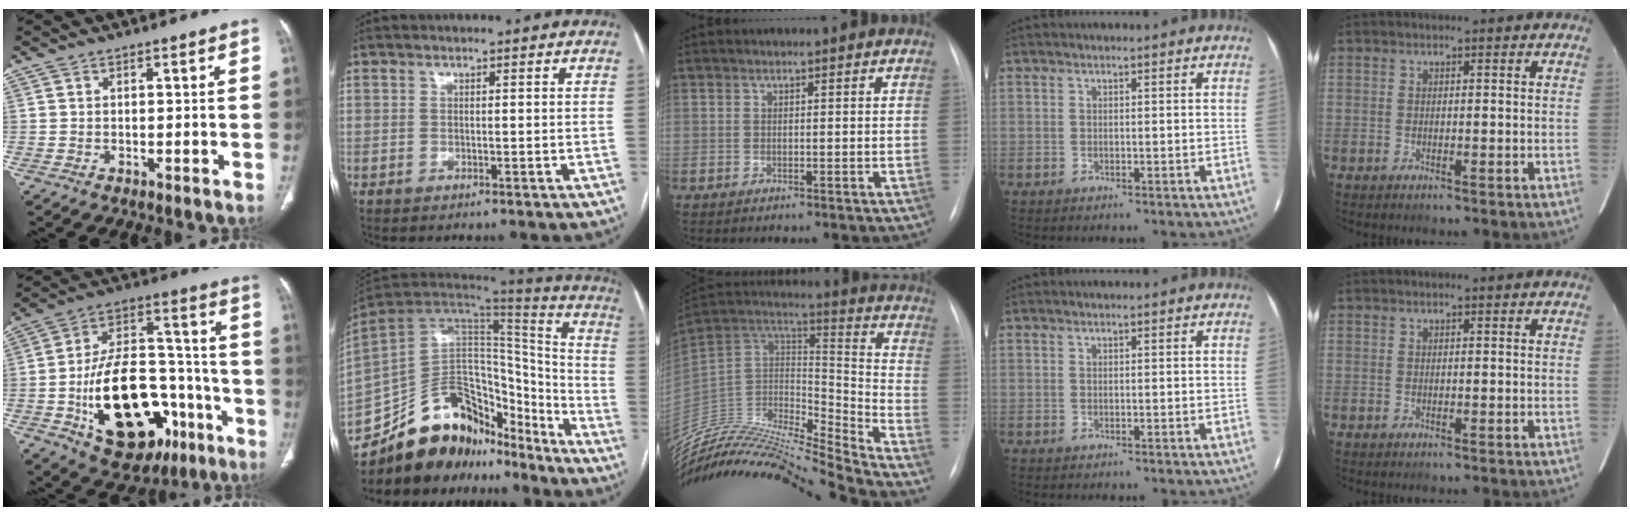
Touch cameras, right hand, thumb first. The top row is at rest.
{"thumb": {"total": 28.2, "force": [-10.2, 15.9, 20.9], "torque": [-0.338, 0.052, -0.146]}, "index": {"total": 23.5, "force": [-19.3, 10.5, 8.4], "torque": [-0.183, 0.037, -0.308]}, "middle": {"total": 27.6, "force": [-26.0, 0.0, 9.2], "torque": [-0.203, -0.010, -0.444]}}